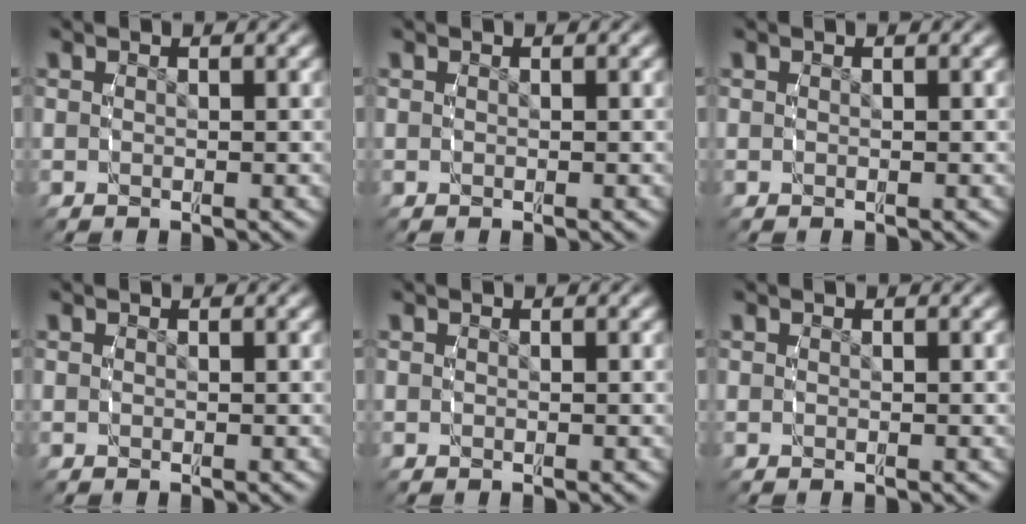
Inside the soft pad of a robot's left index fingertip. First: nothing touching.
{"total": 0.0}
{"total": 0.0}
{"total": 0.0}
{"total": 0.0}
{"total": 0.0}